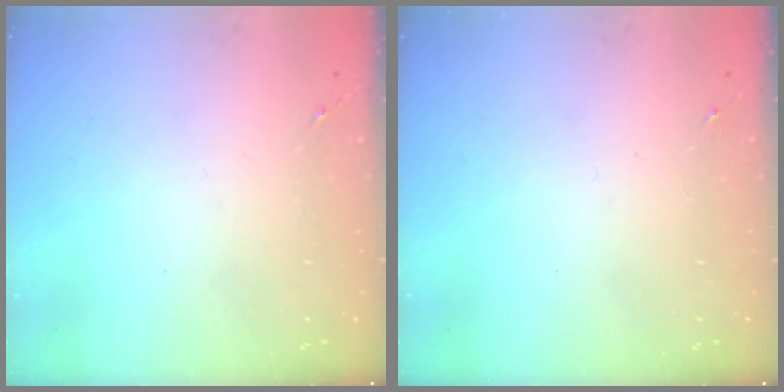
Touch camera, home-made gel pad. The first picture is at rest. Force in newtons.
{"total": 0.0}